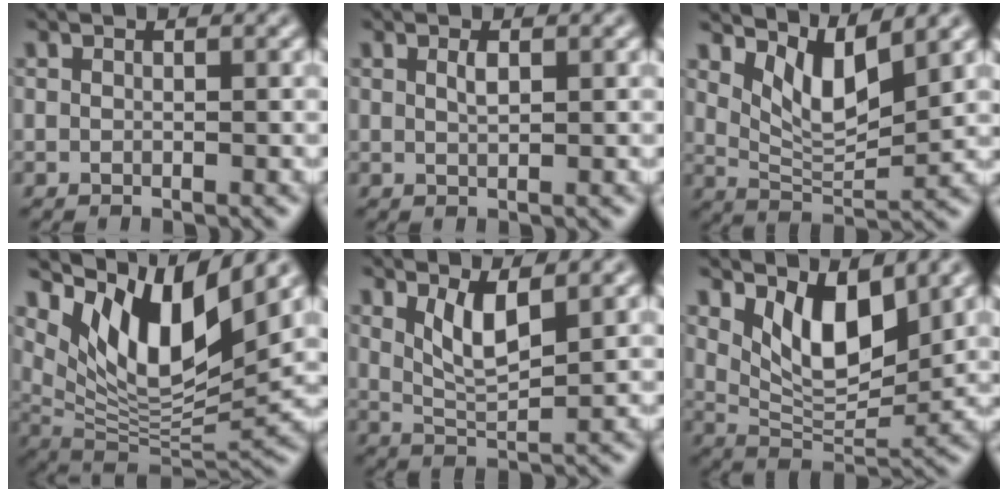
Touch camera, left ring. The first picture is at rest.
{"total": 1.0, "force": [0.5, 0.3, 0.8], "torque": [-0.017, 0.001, 0.009]}
{"total": 5.0, "force": [3.0, 1.7, 3.6], "torque": [-0.077, -0.015, 0.056]}
{"total": 10.8, "force": [6.1, 3.7, 8.1], "torque": [-0.132, -0.015, 0.123]}
{"total": 3.6, "force": [1.7, 1.0, 3.0], "torque": [-0.061, -0.011, 0.038]}
{"total": 6.2, "force": [2.9, 2.8, 4.7], "torque": [-0.089, -0.017, 0.053]}